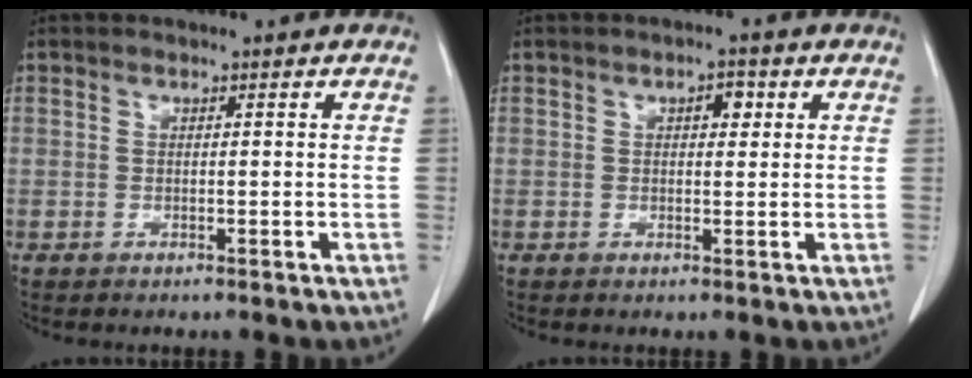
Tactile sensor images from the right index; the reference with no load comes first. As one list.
[{"total": 2.3, "force": [0.9, 1.1, 1.8], "torque": [-0.026, 0.006, 0.011]}]